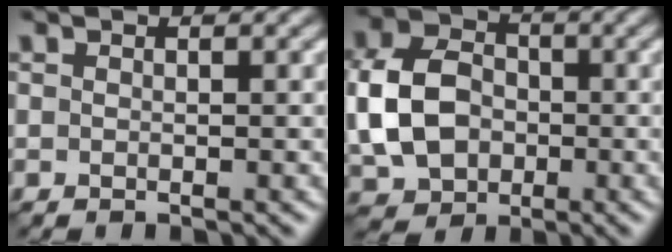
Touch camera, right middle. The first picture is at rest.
{"total": 7.4, "force": [-0.6, 5.7, 4.6], "torque": [-0.103, 0.009, -0.022]}